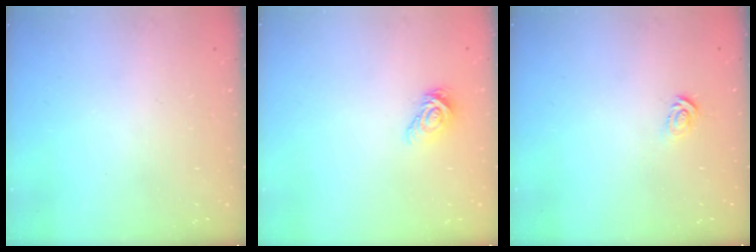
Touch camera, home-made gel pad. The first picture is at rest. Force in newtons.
{"total": 8.1, "press": 8.1, "slide": 0.4}
{"total": 2.9, "press": 2.9, "slide": 0.2}